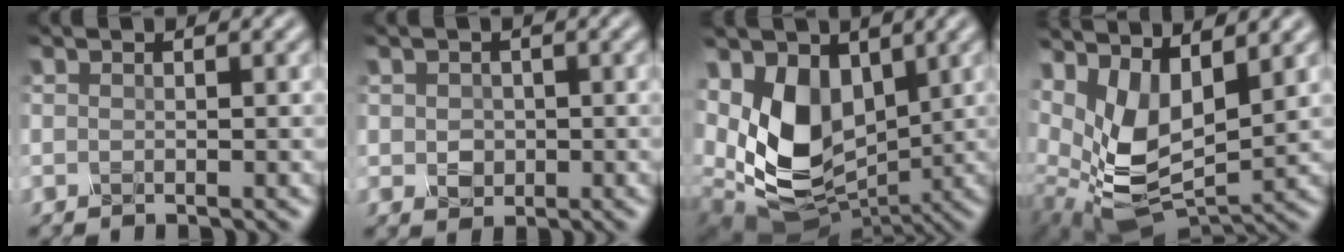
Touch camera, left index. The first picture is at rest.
{"total": 0.7, "force": [-0.1, 0.7, -0.2], "torque": [-0.008, 0.002, 0.003]}
{"total": 8.8, "force": [1.3, 6.0, 6.3], "torque": [-0.156, -0.027, 0.038]}
{"total": 6.8, "force": [2.7, 3.6, 5.1], "torque": [-0.117, -0.013, 0.068]}